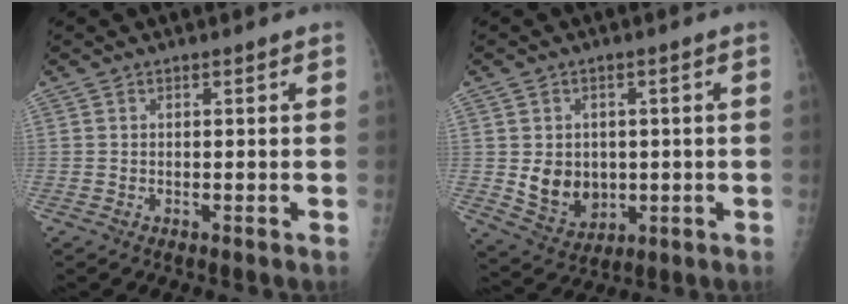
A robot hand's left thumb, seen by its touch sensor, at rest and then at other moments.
{"total": 8.8, "force": [-0.2, 7.2, 5.1], "torque": [-0.052, -0.009, 0.018]}